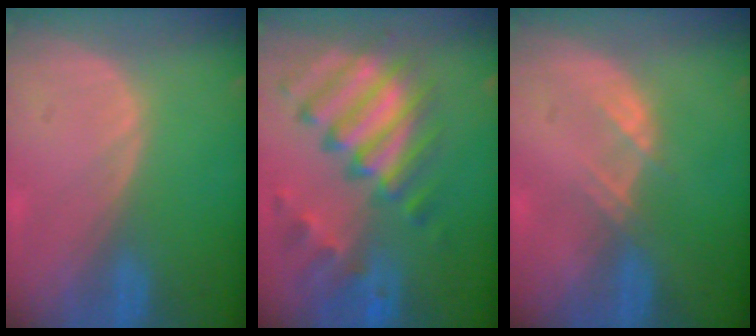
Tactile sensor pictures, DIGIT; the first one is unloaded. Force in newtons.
{"total": 11.4, "press": 9.9, "slide": 5.8}
{"total": 1.9, "press": 1.9, "slide": 0.3}